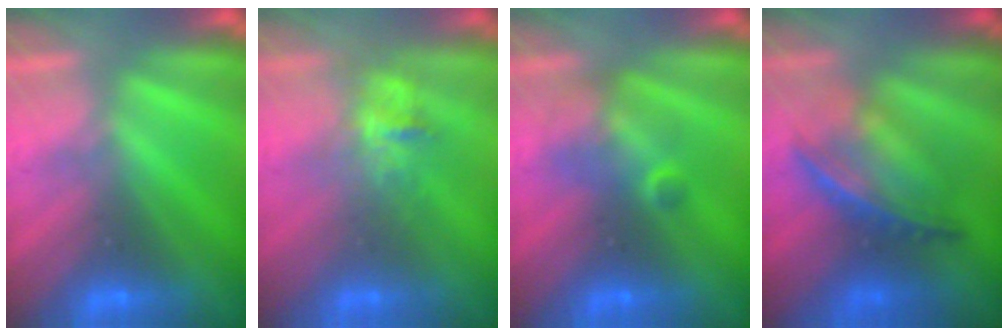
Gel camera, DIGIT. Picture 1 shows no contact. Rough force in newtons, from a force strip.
{"total": 2.7}
{"total": 2.4}
{"total": 5.7}